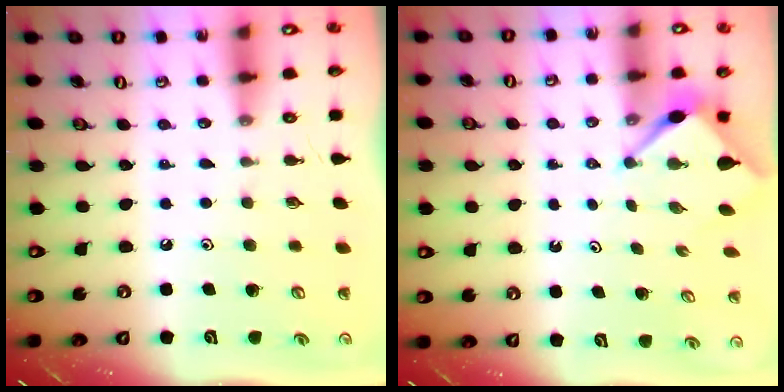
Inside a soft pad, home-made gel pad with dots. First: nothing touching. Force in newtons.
{"total": 2.9, "press": 2.8, "slide": 0.3}